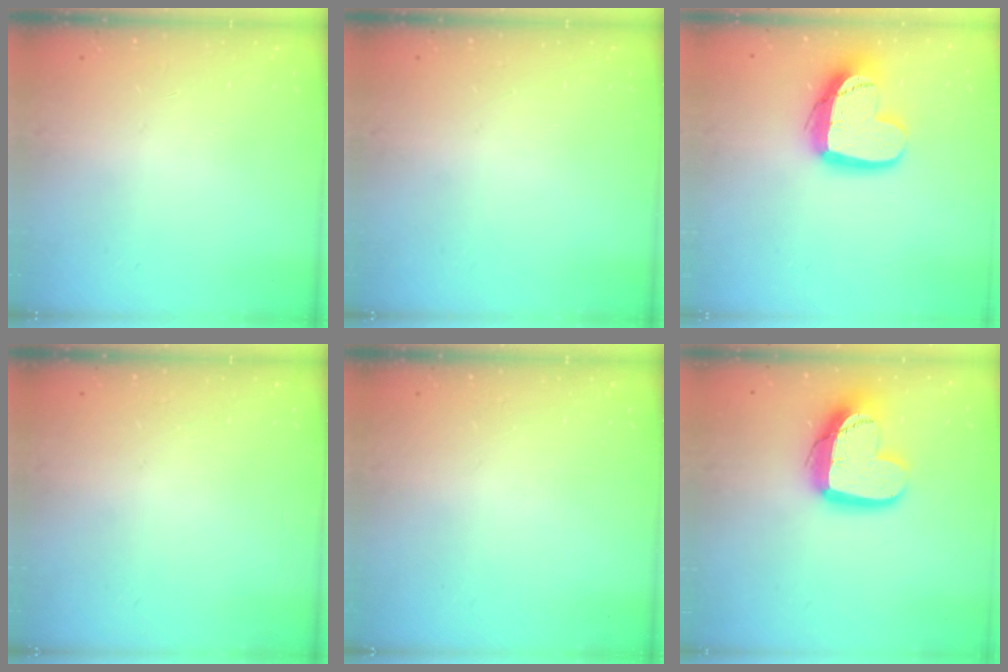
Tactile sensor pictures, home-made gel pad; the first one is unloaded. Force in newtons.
{"total": 0.0}
{"total": 19.0, "press": 18.9, "slide": 1.6}
{"total": 0.0}
{"total": 0.0}
{"total": 16.7, "press": 16.6, "slide": 1.5}